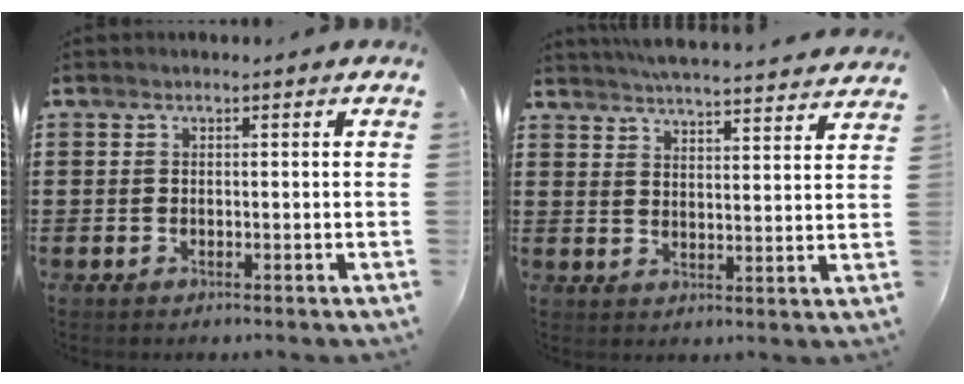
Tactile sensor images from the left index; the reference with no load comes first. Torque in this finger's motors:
{"motor_torque": [0.19, 0.15, 0.61, 0.18]}